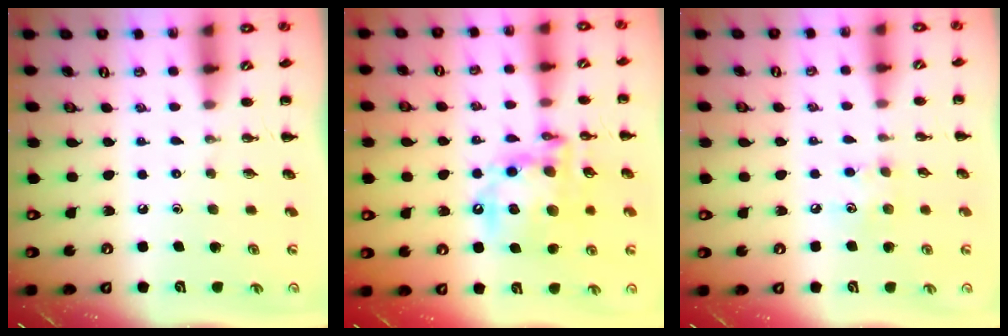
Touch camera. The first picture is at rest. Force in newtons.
{"total": 17.3, "press": 16.9, "slide": 3.5}
{"total": 6.4, "press": 6.3, "slide": 1.4}